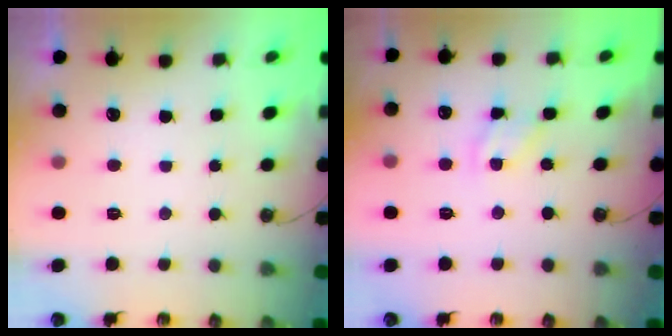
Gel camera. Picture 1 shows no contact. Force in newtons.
{"total": 4.5, "press": 4.5, "slide": 0.3}